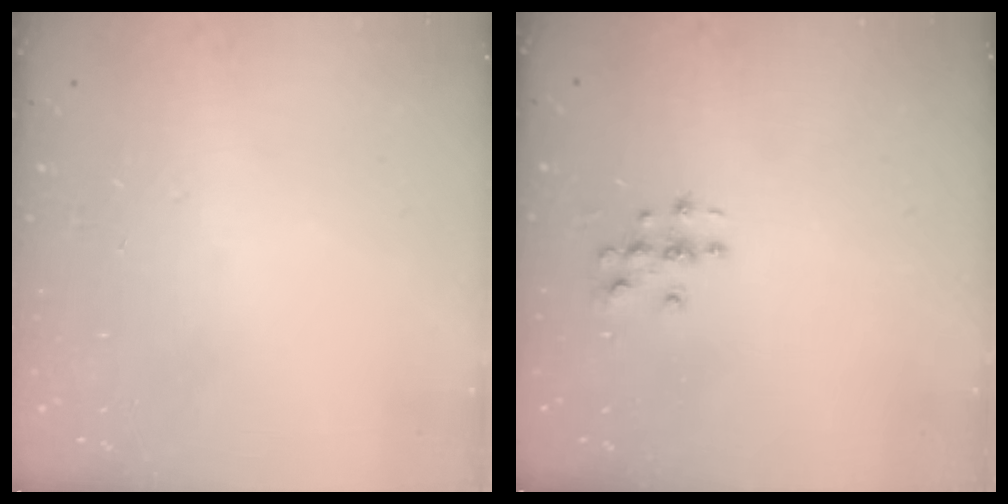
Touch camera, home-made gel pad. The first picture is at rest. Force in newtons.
{"total": 3.1, "press": 3.1, "slide": 0.2}